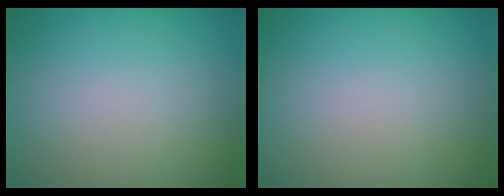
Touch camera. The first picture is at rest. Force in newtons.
{"total": 0.0}